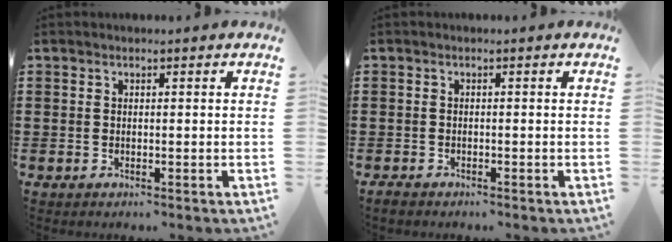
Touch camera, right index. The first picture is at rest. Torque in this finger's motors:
{"motor_torque": [-1.31, 0.83, -1.06, -0.21]}